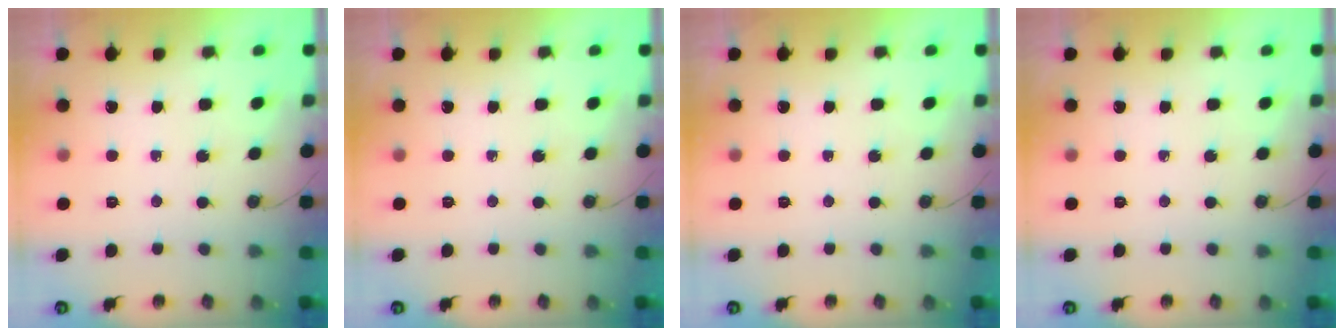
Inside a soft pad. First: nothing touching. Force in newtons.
{"total": 0.0}
{"total": 0.0}
{"total": 0.0}